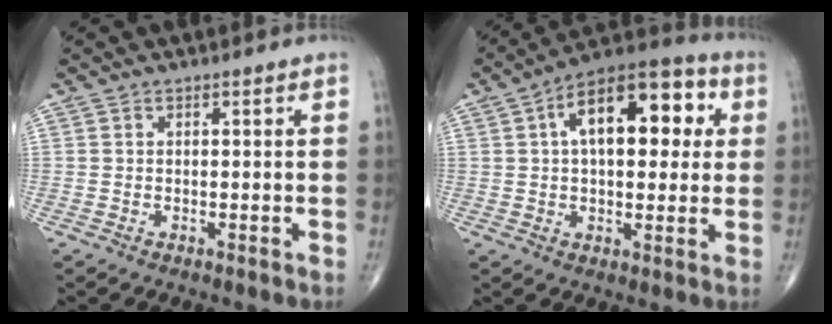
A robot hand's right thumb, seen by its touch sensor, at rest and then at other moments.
{"total": 18.0, "force": [4.4, 9.3, 14.8], "torque": [-0.185, 0.025, 0.055]}